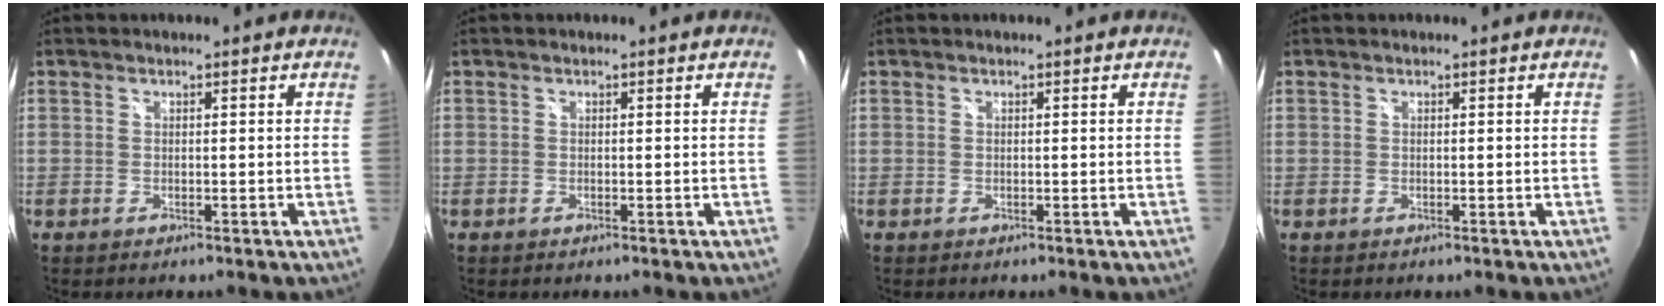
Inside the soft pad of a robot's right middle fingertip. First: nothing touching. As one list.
[{"total": 0.0}, {"total": 0.0}, {"total": 0.0}]